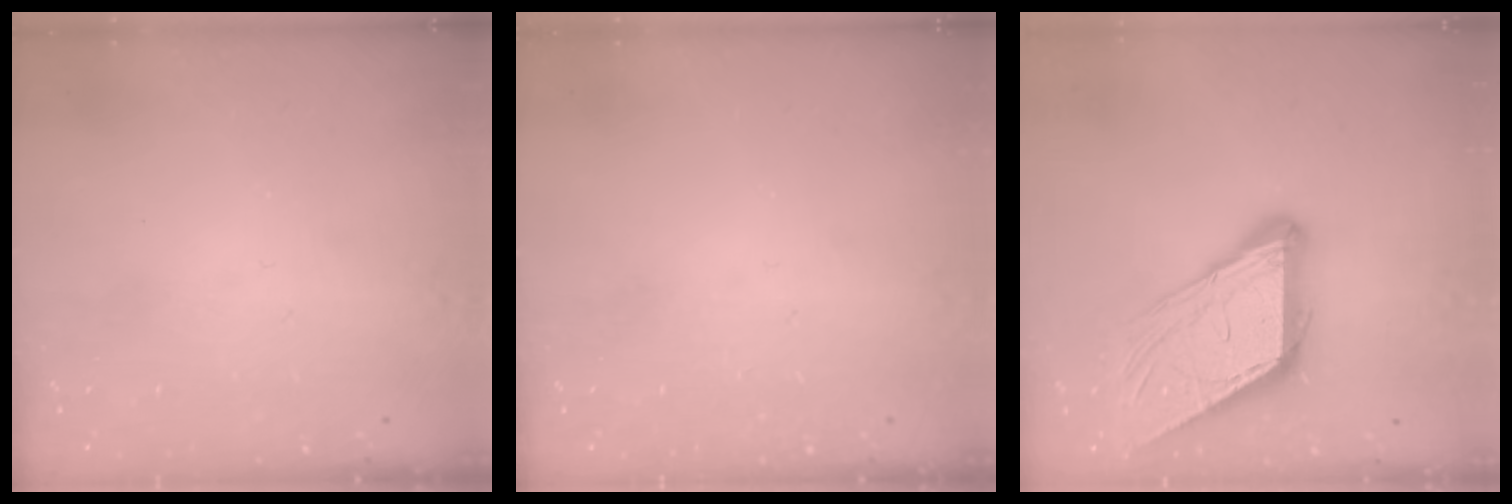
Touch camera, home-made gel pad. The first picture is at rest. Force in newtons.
{"total": 0.0}
{"total": 14.0, "press": 13.9, "slide": 1.9}